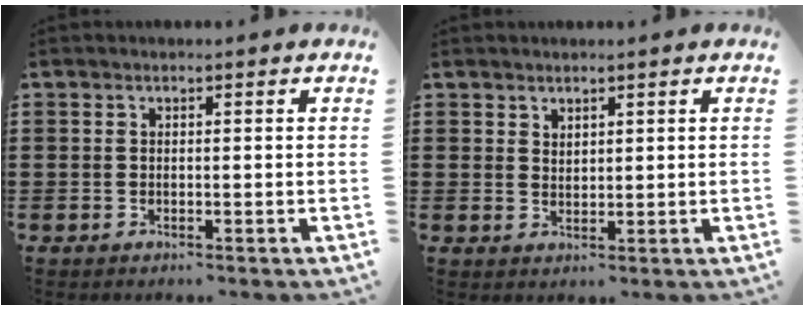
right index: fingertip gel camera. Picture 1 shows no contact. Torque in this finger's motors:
{"motor_torque": [-0.62, 1.02, -0.04, -0.01]}